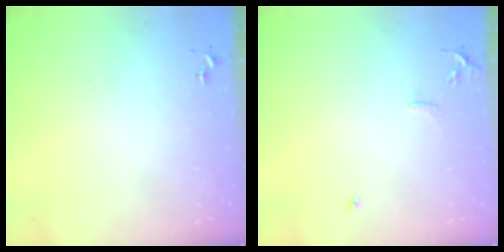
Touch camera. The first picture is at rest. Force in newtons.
{"total": 6.2, "press": 6.1, "slide": 0.7}